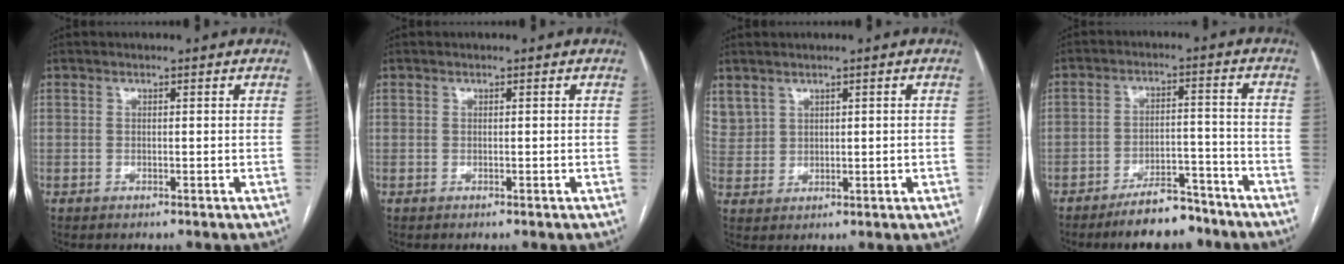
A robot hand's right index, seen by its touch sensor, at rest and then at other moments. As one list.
[{"total": 0.0}, {"total": 4.4, "force": [3.0, 2.9, 1.1], "torque": [-0.028, 0.012, 0.077]}, {"total": 8.2, "force": [-6.8, 2.8, 3.6], "torque": [-0.055, 0.007, -0.110]}]